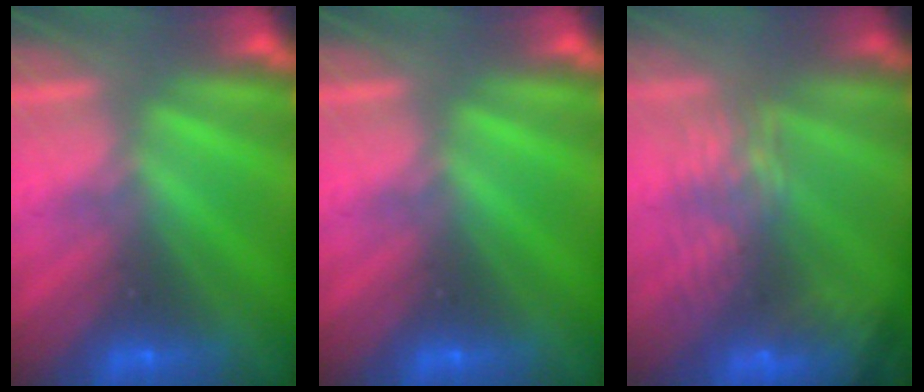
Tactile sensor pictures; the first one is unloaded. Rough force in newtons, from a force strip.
{"total": 0.0}
{"total": 8.1}